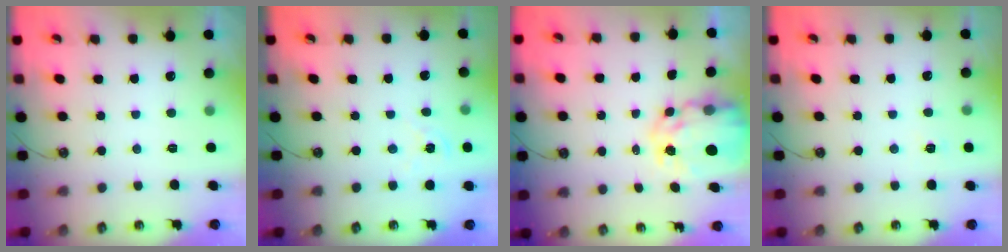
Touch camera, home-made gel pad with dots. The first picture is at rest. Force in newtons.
{"total": 2.2, "press": 2.2, "slide": 0.3}
{"total": 9.3, "press": 9.3, "slide": 0.8}
{"total": 2.2, "press": 2.2, "slide": 0.3}